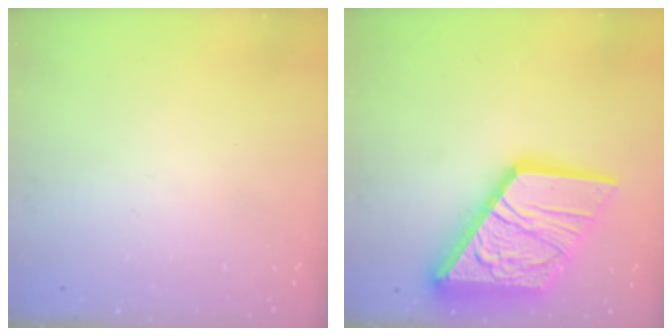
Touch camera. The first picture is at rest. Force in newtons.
{"total": 27.4, "press": 27.2, "slide": 3.0}